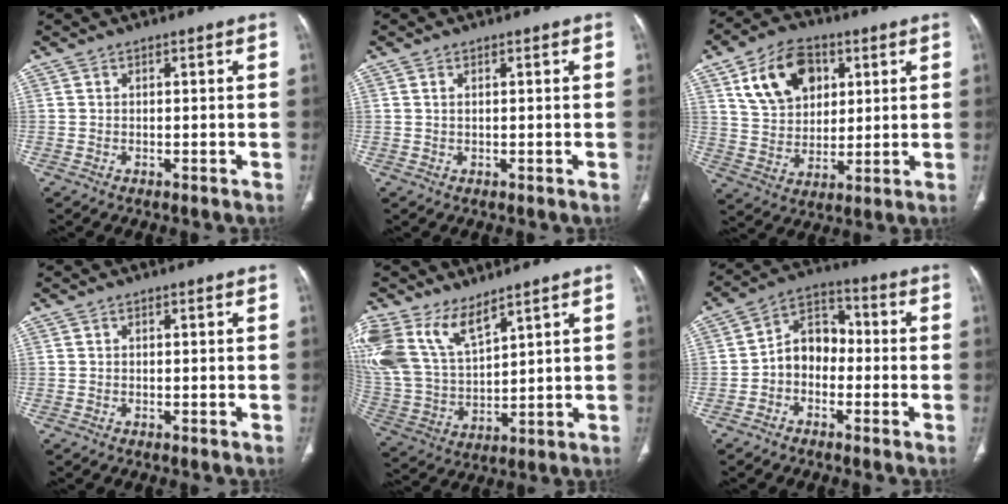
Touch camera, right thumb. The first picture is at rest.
{"total": 0.7, "force": [0.3, 0.3, 0.6], "torque": [-0.015, 0.004, 0.009]}
{"total": 14.4, "force": [5.9, 10.0, 8.6], "torque": [-0.115, -0.009, 0.109]}
{"total": 0.0}
{"total": 16.0, "force": [10.0, 7.9, 9.7], "torque": [-0.204, -0.031, 0.215]}
{"total": 8.4, "force": [-1.7, 6.4, 5.3], "torque": [-0.062, 0.037, -0.047]}